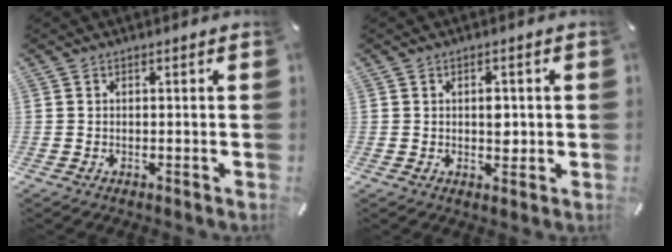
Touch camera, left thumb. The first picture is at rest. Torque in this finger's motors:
{"motor_torque": [0.54, 0.93, 0.22, -0.21, 0.03]}